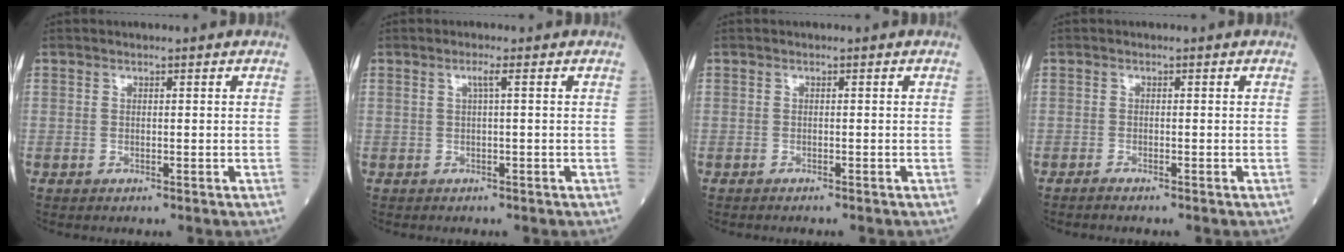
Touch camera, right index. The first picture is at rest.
{"total": 1.2, "force": [0.3, -0.2, 1.2], "torque": [-0.024, 0.001, 0.006]}
{"total": 1.8, "force": [-1.6, 0.0, 0.7], "torque": [-0.010, 0.000, -0.020]}
{"total": 1.1, "force": [-1.0, -0.1, 0.4], "torque": [-0.010, 0.000, -0.017]}